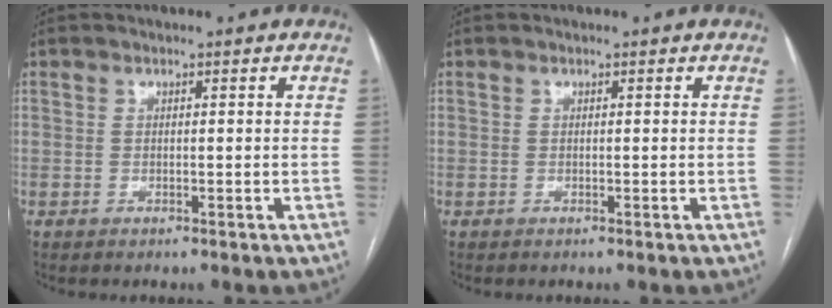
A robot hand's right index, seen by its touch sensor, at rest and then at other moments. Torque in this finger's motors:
{"motor_torque": [0.00, 0.00, 0.03, 0.01]}